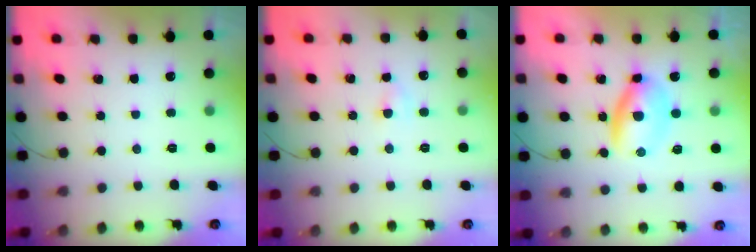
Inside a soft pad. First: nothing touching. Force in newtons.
{"total": 2.8, "press": 2.6, "slide": 1.0}
{"total": 5.7, "press": 5.6, "slide": 1.1}